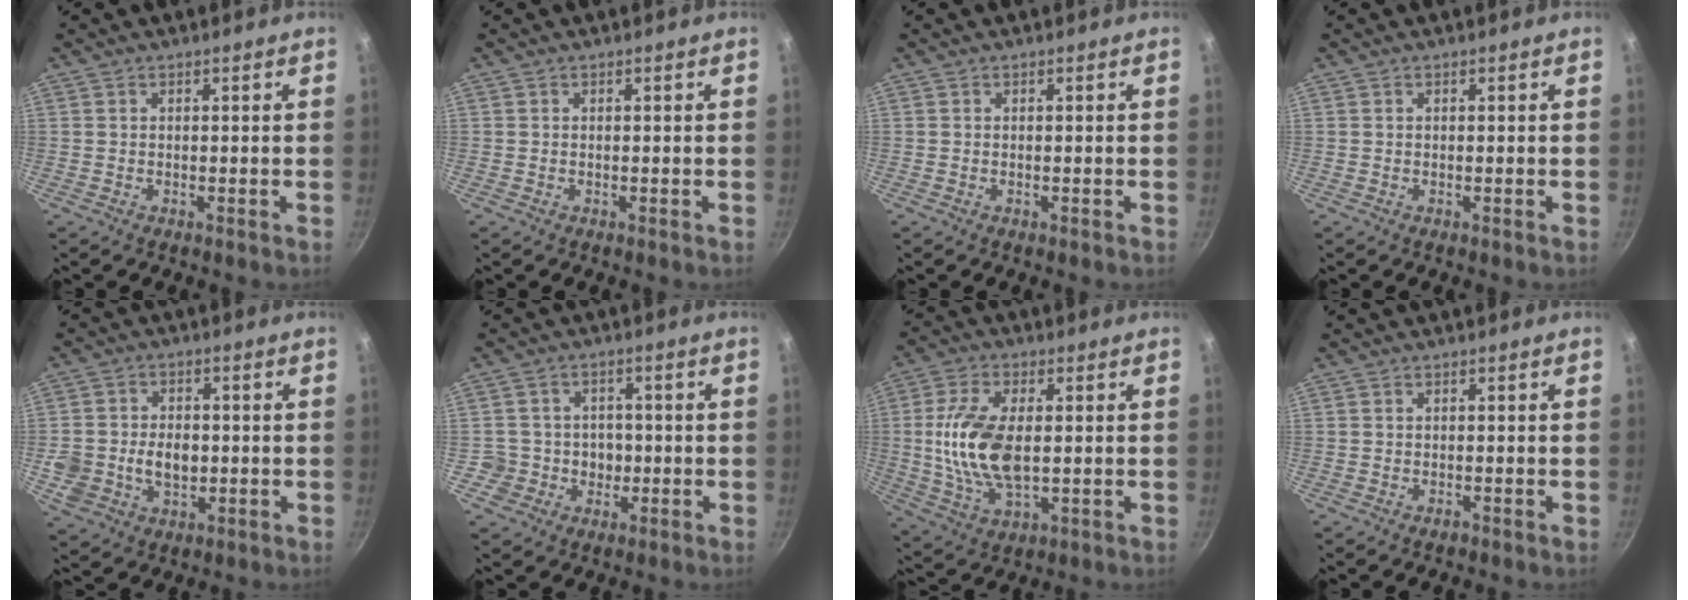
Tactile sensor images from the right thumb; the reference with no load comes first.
{"total": 0.0}
{"total": 0.0}
{"total": 0.0}
{"total": 10.1, "force": [-1.0, 7.6, 6.5], "torque": [-0.108, 0.002, -0.015]}
{"total": 6.0, "force": [-0.9, 5.8, 1.0], "torque": [0.019, 0.019, -0.014]}
{"total": 14.2, "force": [0.5, 7.4, 12.1], "torque": [-0.233, -0.001, 0.011]}
{"total": 0.6, "force": [-0.4, 0.3, 0.3], "torque": [-0.006, 0.002, -0.007]}